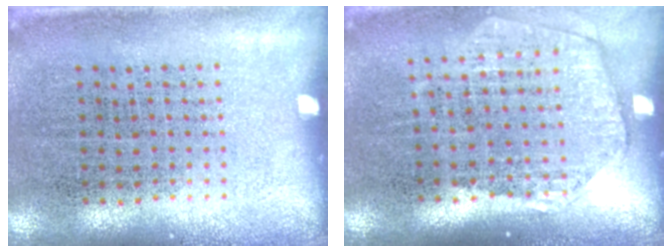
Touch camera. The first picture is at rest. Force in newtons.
{"total": 1.8, "press": 1.7, "slide": 0.8}